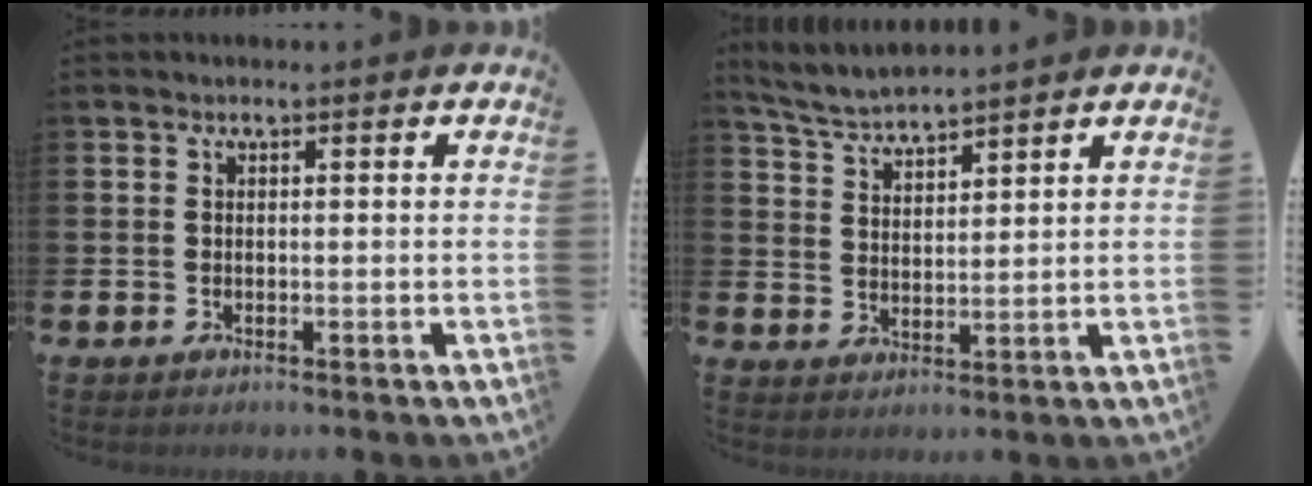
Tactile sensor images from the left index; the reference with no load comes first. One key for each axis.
{"total": 4.7, "fx": 4.7, "fy": 0.0, "fz": 0.6, "tx": -0.024, "ty": -0.026, "tz": 0.084}